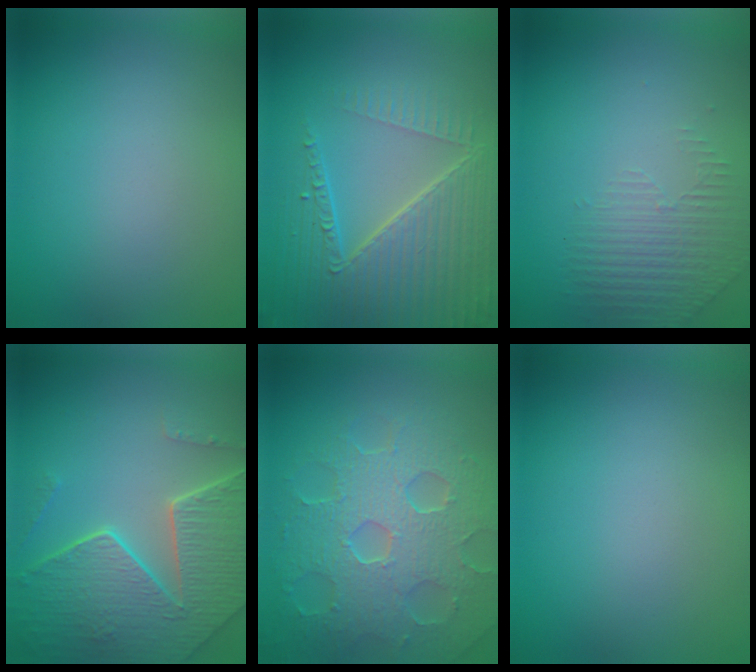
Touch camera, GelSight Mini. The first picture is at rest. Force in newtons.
{"total": 7.0, "press": 5.4, "slide": 4.4}
{"total": 1.5, "press": 0.9, "slide": 1.2}
{"total": 8.0, "press": 5.7, "slide": 5.7}
{"total": 8.6, "press": 6.0, "slide": 6.1}
{"total": 0.0}